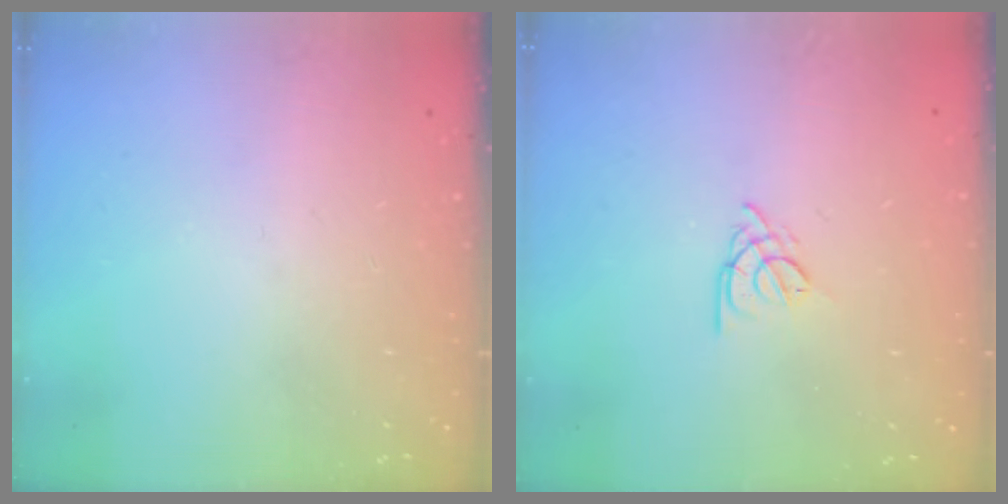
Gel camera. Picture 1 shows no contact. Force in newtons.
{"total": 2.5, "press": 2.5, "slide": 0.7}